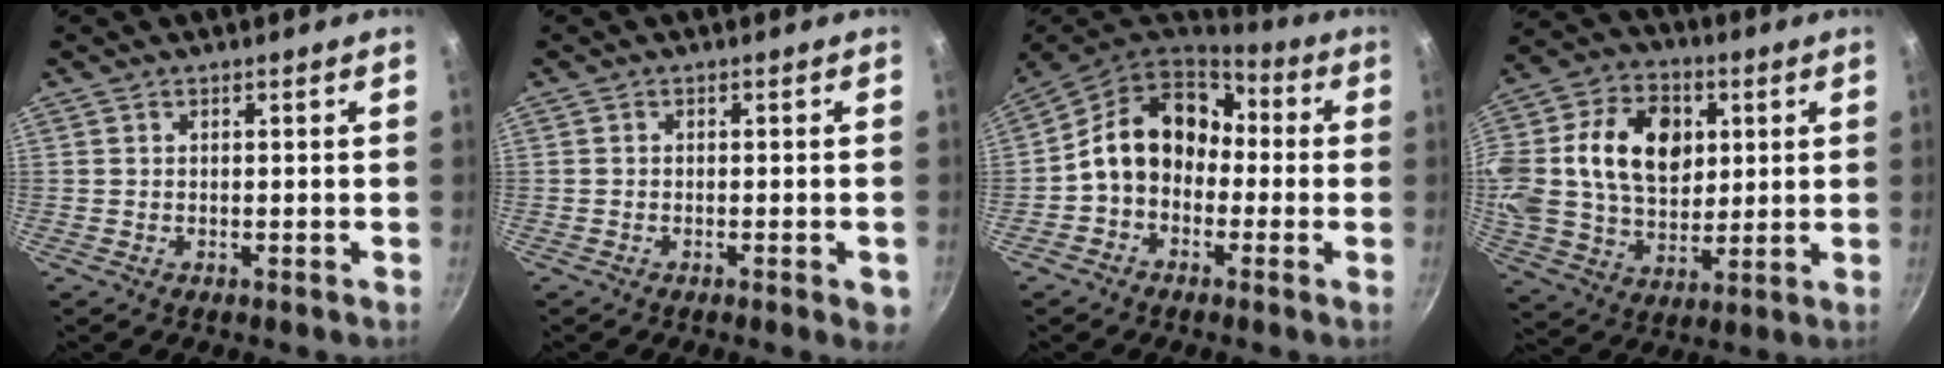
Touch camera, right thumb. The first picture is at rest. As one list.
[{"total": 2.6, "force": [-1.2, 0.6, 2.2], "torque": [-0.032, 0.003, -0.018]}, {"total": 14.1, "force": [-0.3, 11.1, 8.7], "torque": [-0.111, 0.051, -0.023]}, {"total": 23.9, "force": [4.9, 17.2, 15.9], "torque": [-0.302, 0.018, 0.086]}]